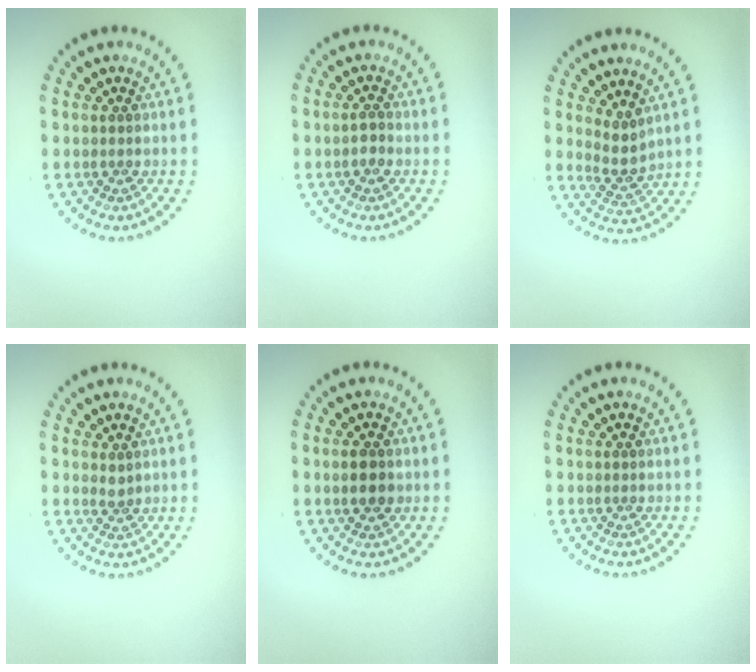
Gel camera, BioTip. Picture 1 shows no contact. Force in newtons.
{"total": 1.2, "press": 1.1, "slide": 0.5}
{"total": 2.1, "press": 1.6, "slide": 1.4}
{"total": 1.0, "press": 0.7, "slide": 0.7}
{"total": 2.3, "press": 2.3, "slide": 0.1}
{"total": 0.0}